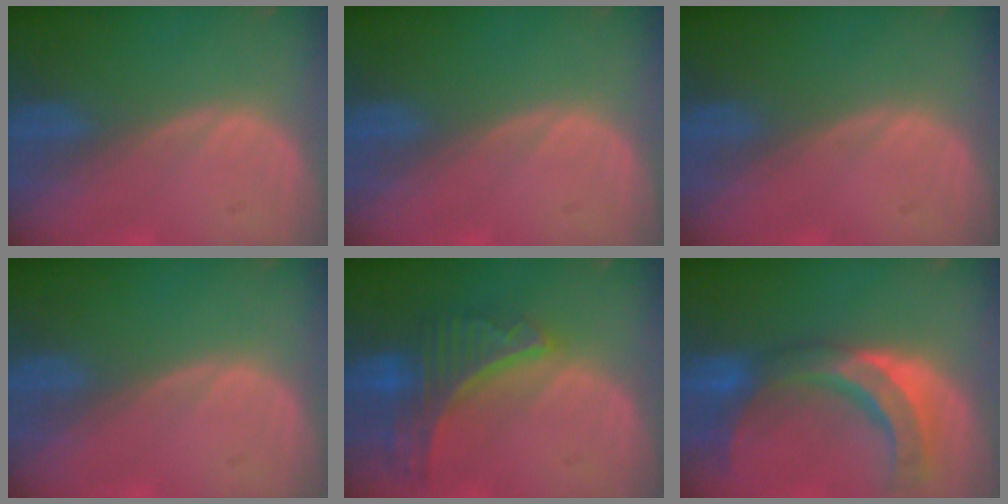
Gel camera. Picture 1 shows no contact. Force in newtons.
{"total": 0.0}
{"total": 0.0}
{"total": 0.0}
{"total": 9.0, "press": 7.9, "slide": 4.4}
{"total": 10.6, "press": 9.3, "slide": 5.1}